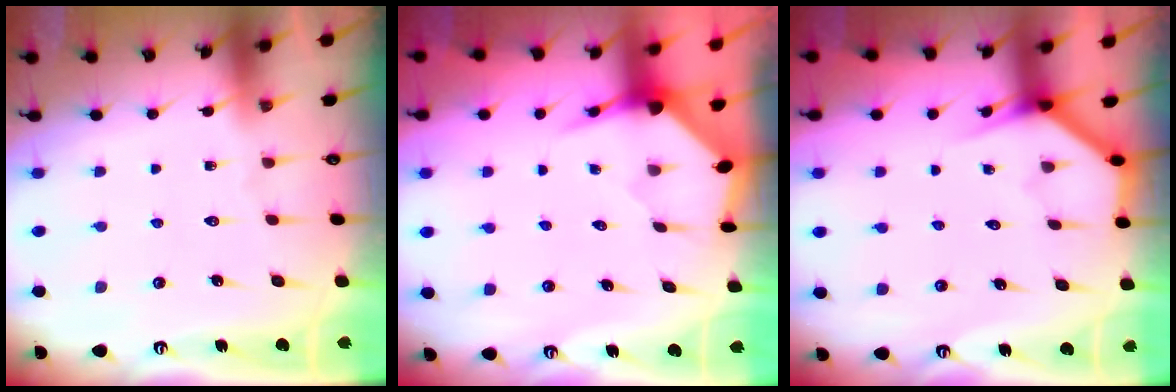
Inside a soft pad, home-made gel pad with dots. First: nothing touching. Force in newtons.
{"total": 3.6, "press": 3.6, "slide": 0.4}
{"total": 3.7, "press": 3.7, "slide": 0.4}